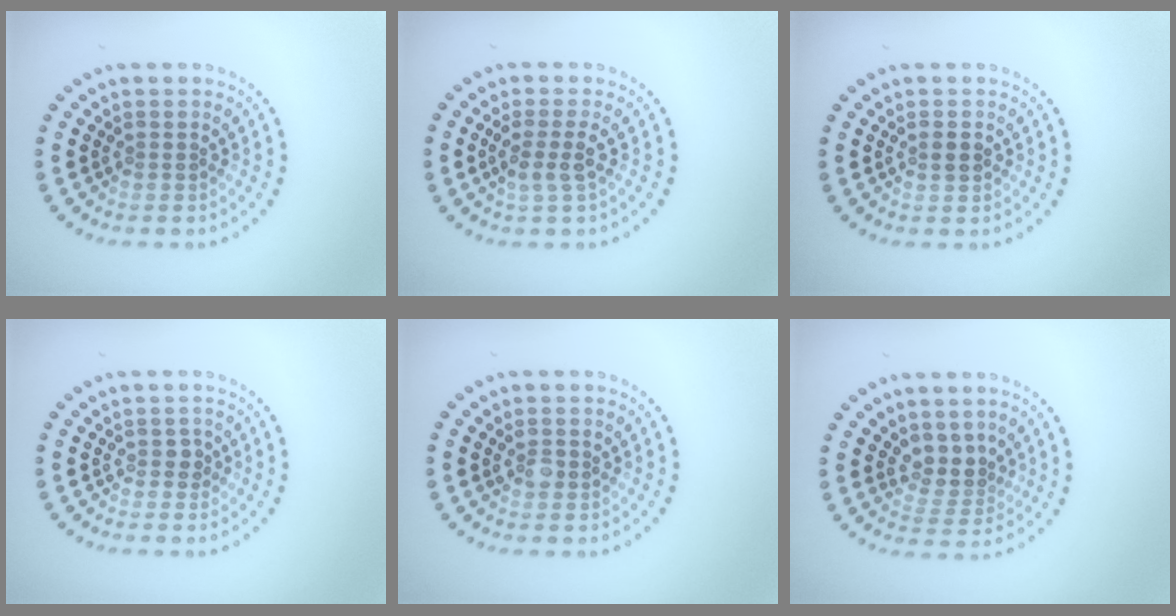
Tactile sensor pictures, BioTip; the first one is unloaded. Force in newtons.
{"total": 2.1, "press": 1.7, "slide": 1.1}
{"total": 1.4, "press": 1.4, "slide": 0.1}
{"total": 0.9, "press": 0.8, "slide": 0.3}
{"total": 1.4, "press": 1.4, "slide": 0.4}
{"total": 2.8, "press": 2.1, "slide": 1.9}